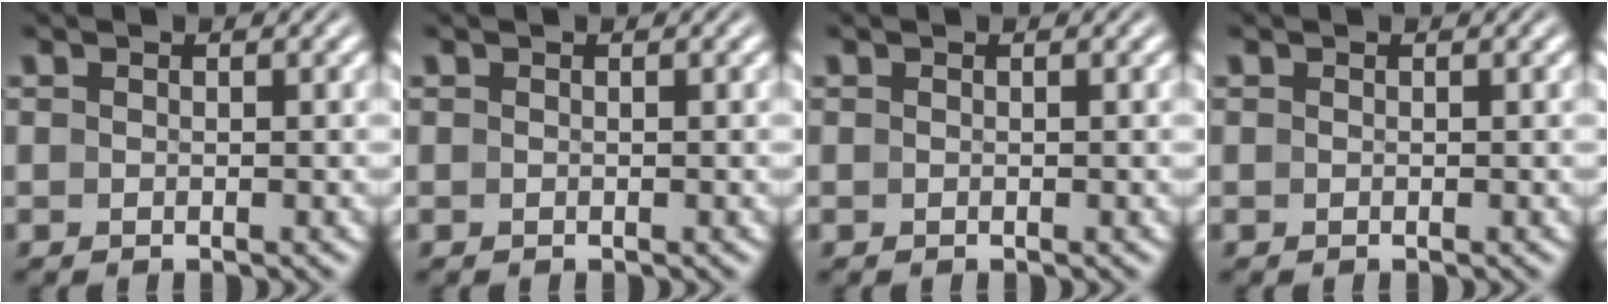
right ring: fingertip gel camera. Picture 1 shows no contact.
{"total": 0.0}
{"total": 0.0}
{"total": 0.0}